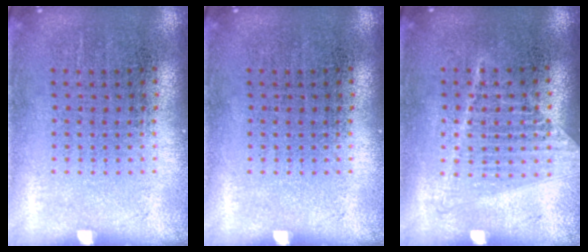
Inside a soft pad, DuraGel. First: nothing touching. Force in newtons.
{"total": 0.0}
{"total": 1.2, "press": 1.1, "slide": 0.4}